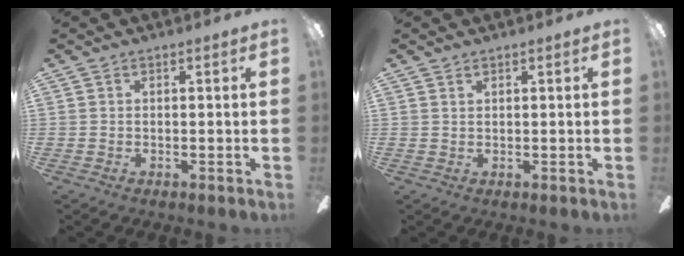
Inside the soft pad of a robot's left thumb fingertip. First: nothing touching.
{"total": 0.8, "force": [0.7, 0.4, 0.3], "torque": [-0.007, 0.002, 0.013]}